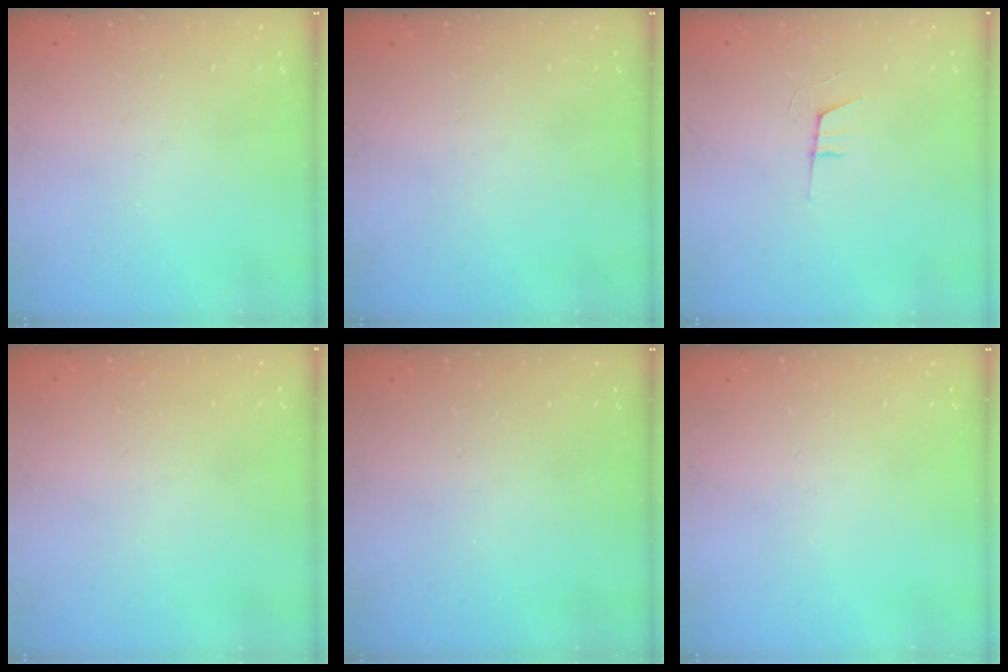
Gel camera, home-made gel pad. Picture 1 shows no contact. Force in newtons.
{"total": 0.0}
{"total": 6.1, "press": 5.2, "slide": 3.1}
{"total": 1.6, "press": 1.6, "slide": 0.0}
{"total": 0.0}
{"total": 0.0}